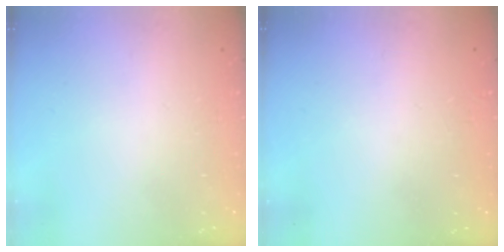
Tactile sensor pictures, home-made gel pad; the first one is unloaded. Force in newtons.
{"total": 4.7, "press": 4.7, "slide": 0.3}